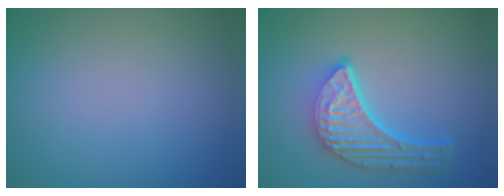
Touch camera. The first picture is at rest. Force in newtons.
{"total": 5.4, "press": 4.1, "slide": 3.5}